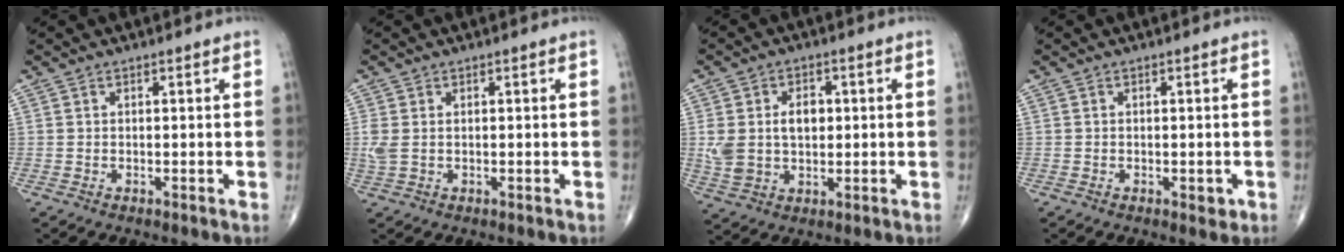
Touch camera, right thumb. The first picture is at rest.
{"total": 2.6, "force": [0.3, 1.6, 2.0], "torque": [-0.066, 0.009, 0.009]}
{"total": 9.4, "force": [0.9, 6.4, 6.8], "torque": [-0.118, 0.006, 0.023]}
{"total": 1.5, "force": [-0.5, 0.8, 1.1], "torque": [-0.011, -0.001, -0.006]}